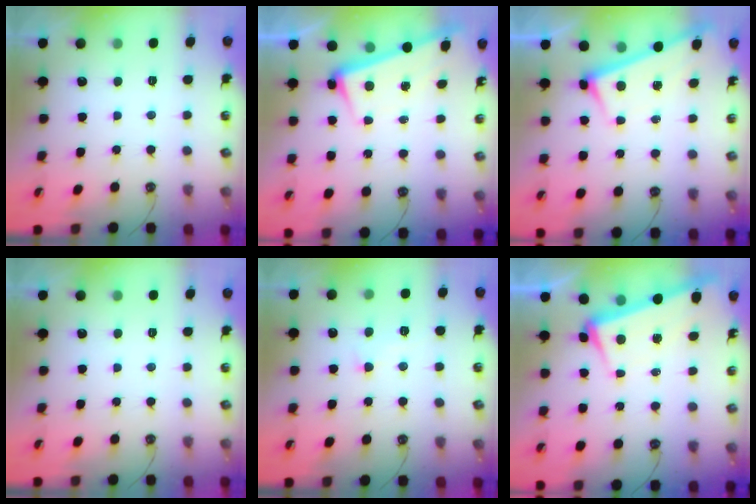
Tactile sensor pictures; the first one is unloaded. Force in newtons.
{"total": 2.6, "press": 2.4, "slide": 1.1}
{"total": 2.9, "press": 2.9, "slide": 0.1}
{"total": 0.0}
{"total": 3.1, "press": 3.1, "slide": 0.6}
{"total": 3.3, "press": 2.9, "slide": 1.6}